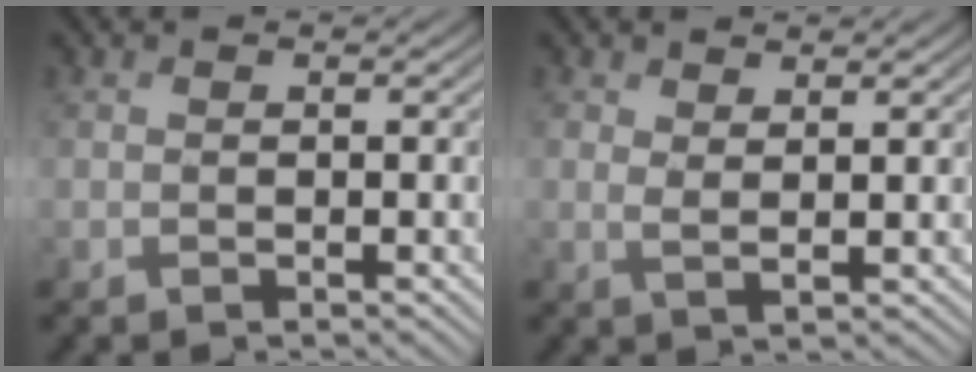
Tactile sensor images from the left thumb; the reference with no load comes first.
{"total": 2.2, "force": [1.4, 0.6, 1.7], "torque": [-0.035, -0.002, 0.025]}